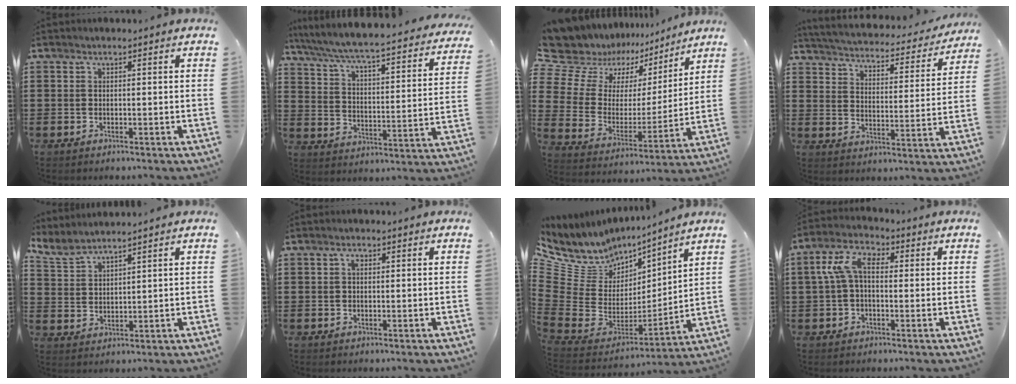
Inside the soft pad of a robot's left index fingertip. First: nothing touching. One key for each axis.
{"total": 4.4, "fx": 3.9, "fy": -0.3, "fz": 1.8, "tx": -0.058, "ty": -0.044, "tz": 0.056}
{"total": 9.0, "fx": 7.1, "fy": 5.5, "fz": 1.0, "tx": -0.075, "ty": -0.050, "tz": 0.126}
{"total": 2.9, "fx": 2.9, "fy": -0.1, "fz": 0.5, "tx": -0.030, "ty": -0.030, "tz": 0.039}
{"total": 4.1, "fx": 3.8, "fy": 0.9, "fz": 1.2, "tx": -0.039, "ty": -0.013, "tz": 0.069}
{"total": 1.3, "fx": 0.4, "fy": 0.8, "fz": 0.9, "tx": -0.020, "ty": 0.006, "tz": 0.006}
{"total": 7.2, "fx": 5.3, "fy": 4.9, "fz": 0.4, "tx": -0.069, "ty": -0.061, "tz": 0.098}
{"total": 7.4, "fx": 0.5, "fy": 4.0, "fz": 6.2, "tx": -0.140, "ty": 0.012, "tz": 0.001}